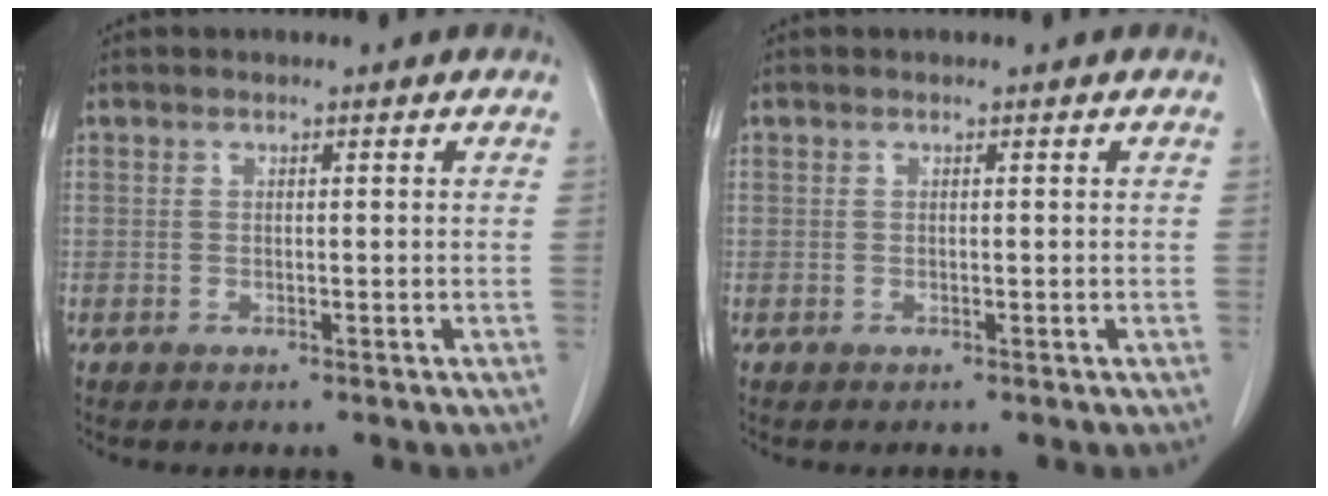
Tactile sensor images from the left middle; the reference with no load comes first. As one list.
[{"total": 0.0}]